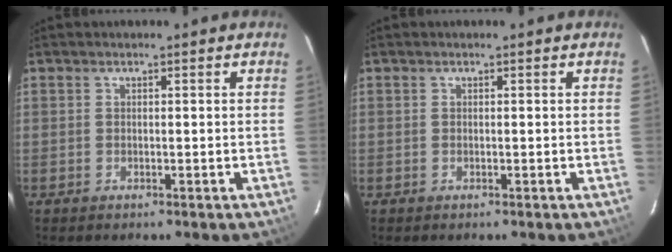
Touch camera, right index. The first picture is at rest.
{"total": 0.0}